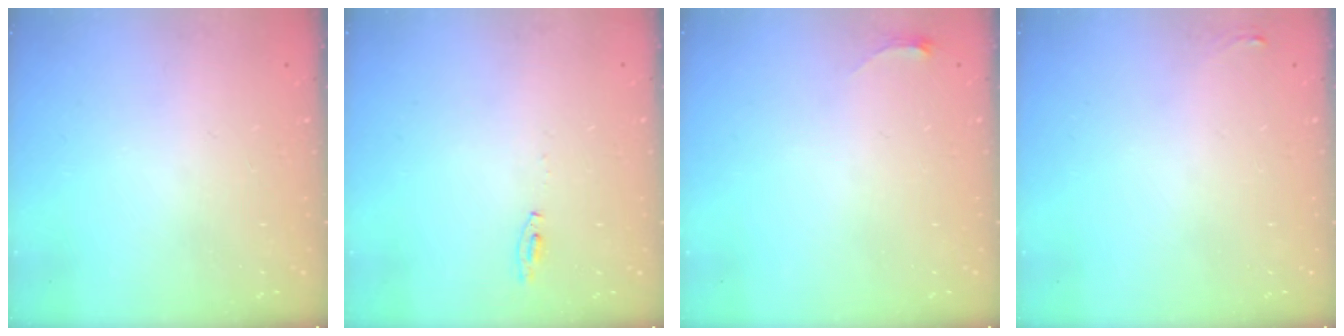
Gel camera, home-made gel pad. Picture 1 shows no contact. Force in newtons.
{"total": 3.6, "press": 3.5, "slide": 0.5}
{"total": 2.8, "press": 2.8, "slide": 0.4}
{"total": 3.3, "press": 3.2, "slide": 1.1}